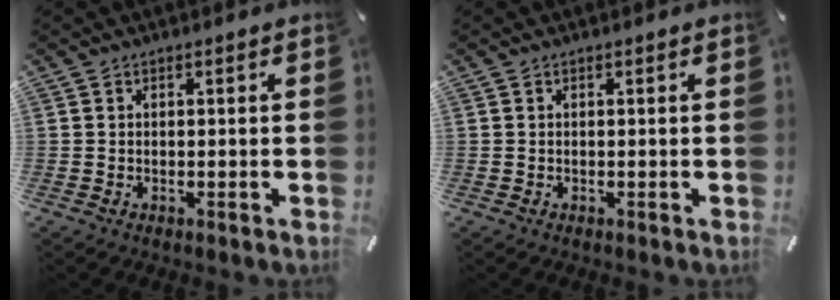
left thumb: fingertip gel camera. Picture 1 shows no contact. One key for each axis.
{"total": 0.0}